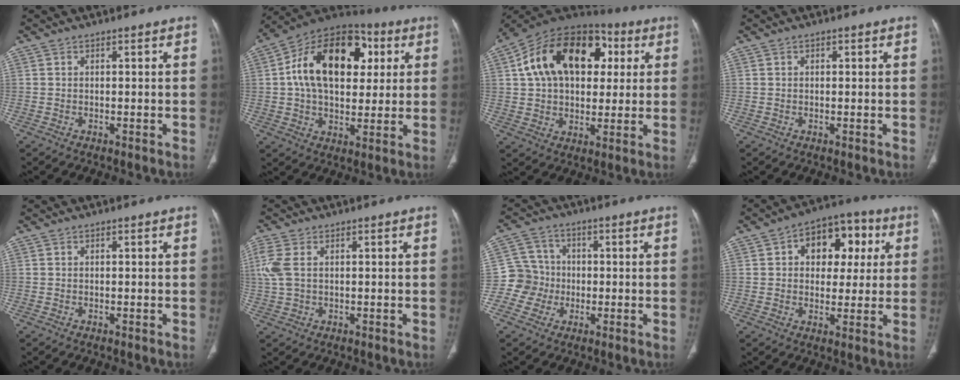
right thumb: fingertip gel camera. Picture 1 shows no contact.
{"total": 22.1, "force": [4.8, 14.1, 16.4], "torque": [-0.243, 0.016, 0.068]}
{"total": 23.5, "force": [6.2, 15.5, 16.6], "torque": [-0.254, 0.029, 0.095]}
{"total": 0.6, "force": [0.2, 0.4, 0.3], "torque": [-0.003, 0.001, 0.002]}
{"total": 0.0}
{"total": 5.5, "force": [1.3, 3.3, 4.3], "torque": [-0.136, 0.013, 0.030]}
{"total": 7.1, "force": [-1.3, 6.9, 0.9], "torque": [0.019, 0.017, -0.031]}
{"total": 12.9, "force": [3.6, 8.8, 8.8], "torque": [-0.071, 0.015, 0.047]}